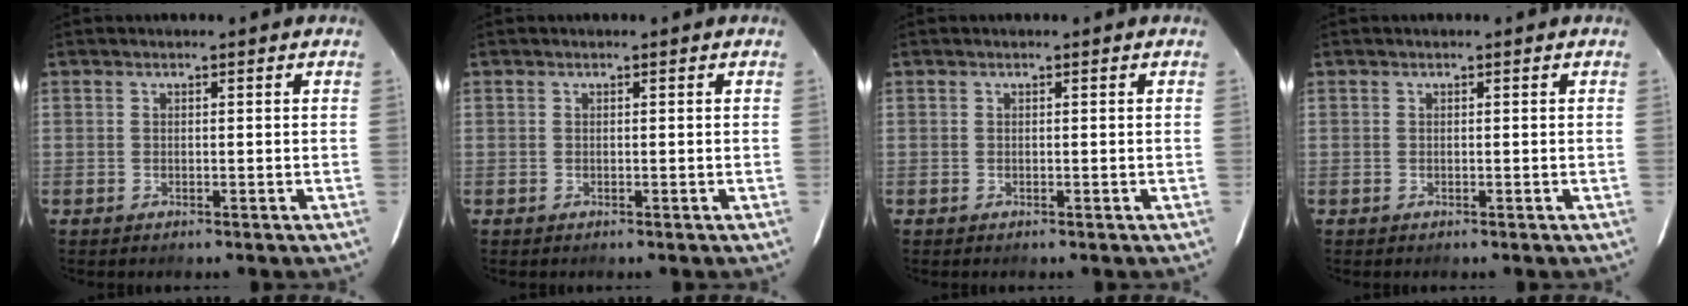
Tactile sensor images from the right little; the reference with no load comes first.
{"total": 0.0}
{"total": 0.0}
{"total": 0.0}